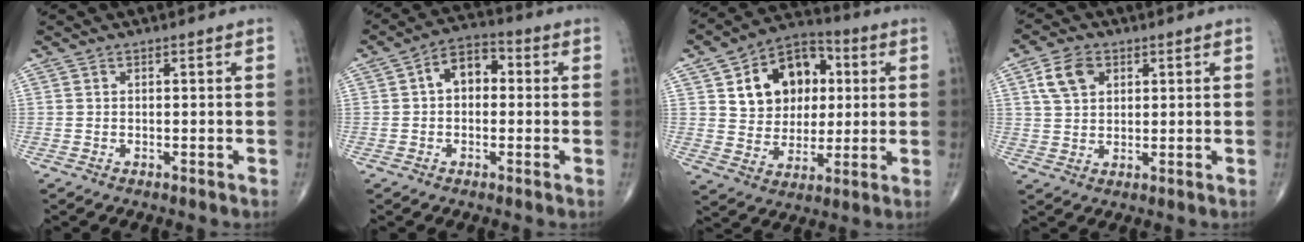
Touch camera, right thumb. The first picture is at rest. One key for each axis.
{"total": 7.0, "fx": 0.7, "fy": 4.8, "fz": 5.0, "tx": -0.057, "ty": 0.026, "tz": -0.002}
{"total": 16.2, "fx": 4.2, "fy": 12.2, "fz": 9.7, "tx": -0.104, "ty": 0.003, "tz": 0.068}
{"total": 6.7, "fx": 2.6, "fy": 4.7, "fz": 4.0, "tx": -0.062, "ty": -0.001, "tz": 0.049}